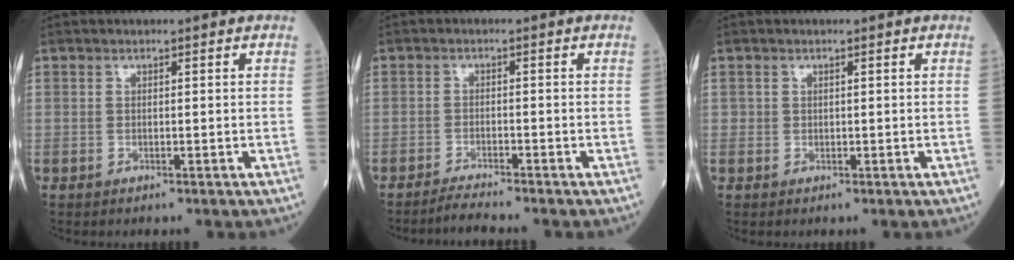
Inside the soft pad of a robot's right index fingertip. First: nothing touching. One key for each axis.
{"total": 3.0, "fx": -2.8, "fy": -0.8, "fz": 0.6, "tx": -0.019, "ty": -0.014, "tz": -0.052}
{"total": 0.0}